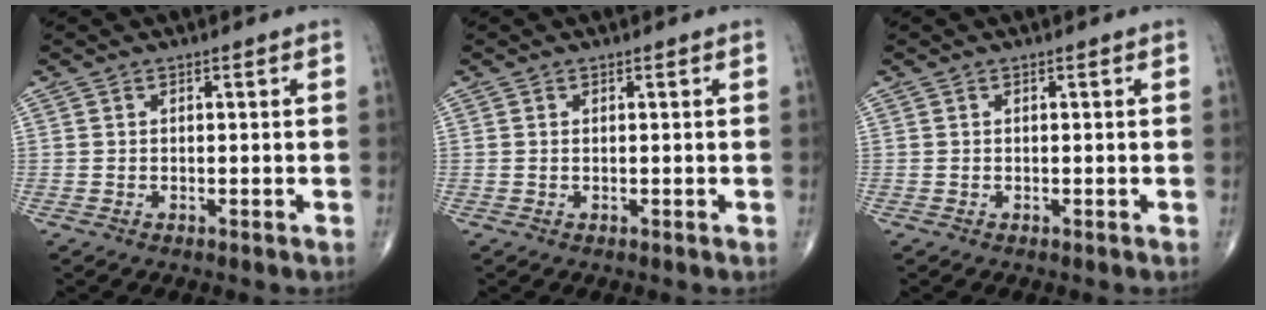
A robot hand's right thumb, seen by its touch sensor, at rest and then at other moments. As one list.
[{"total": 0.0}, {"total": 0.0}]